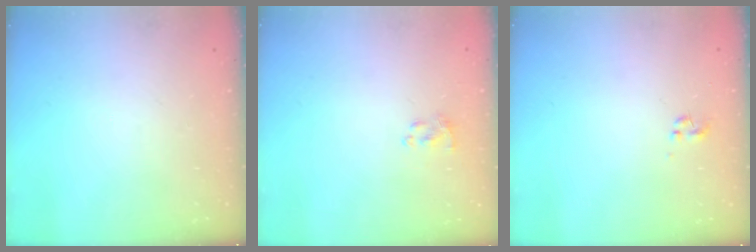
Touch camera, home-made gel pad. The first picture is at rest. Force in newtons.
{"total": 1.1, "press": 1.0, "slide": 0.5}
{"total": 0.0}